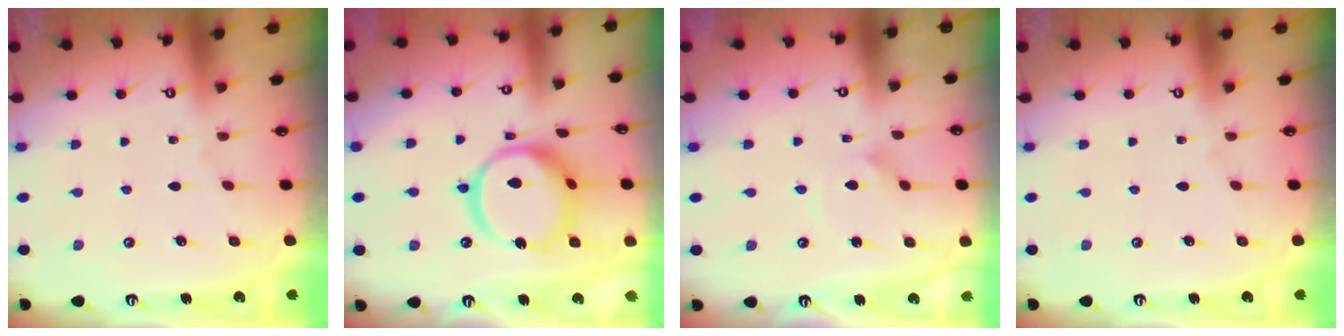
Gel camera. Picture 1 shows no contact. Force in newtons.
{"total": 17.3, "press": 17.2, "slide": 1.8}
{"total": 2.3, "press": 2.3, "slide": 0.1}
{"total": 0.0}